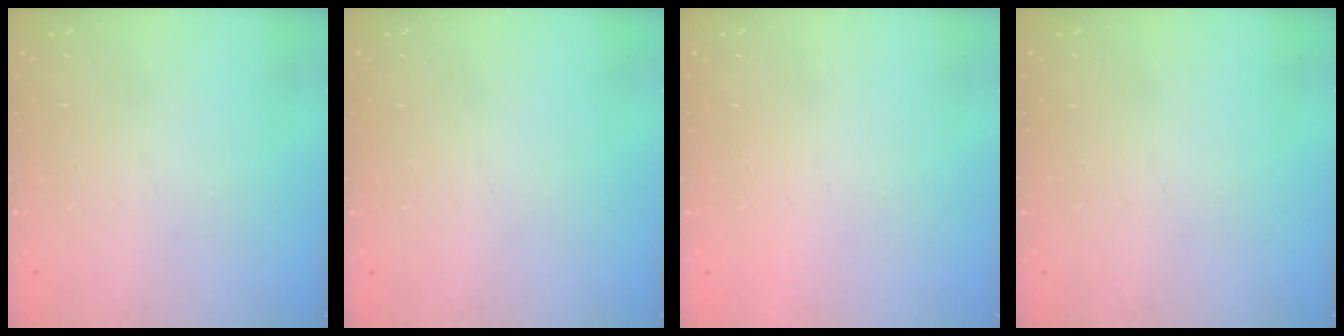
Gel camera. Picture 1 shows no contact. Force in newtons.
{"total": 0.0}
{"total": 1.5, "press": 1.5, "slide": 0.1}
{"total": 0.0}